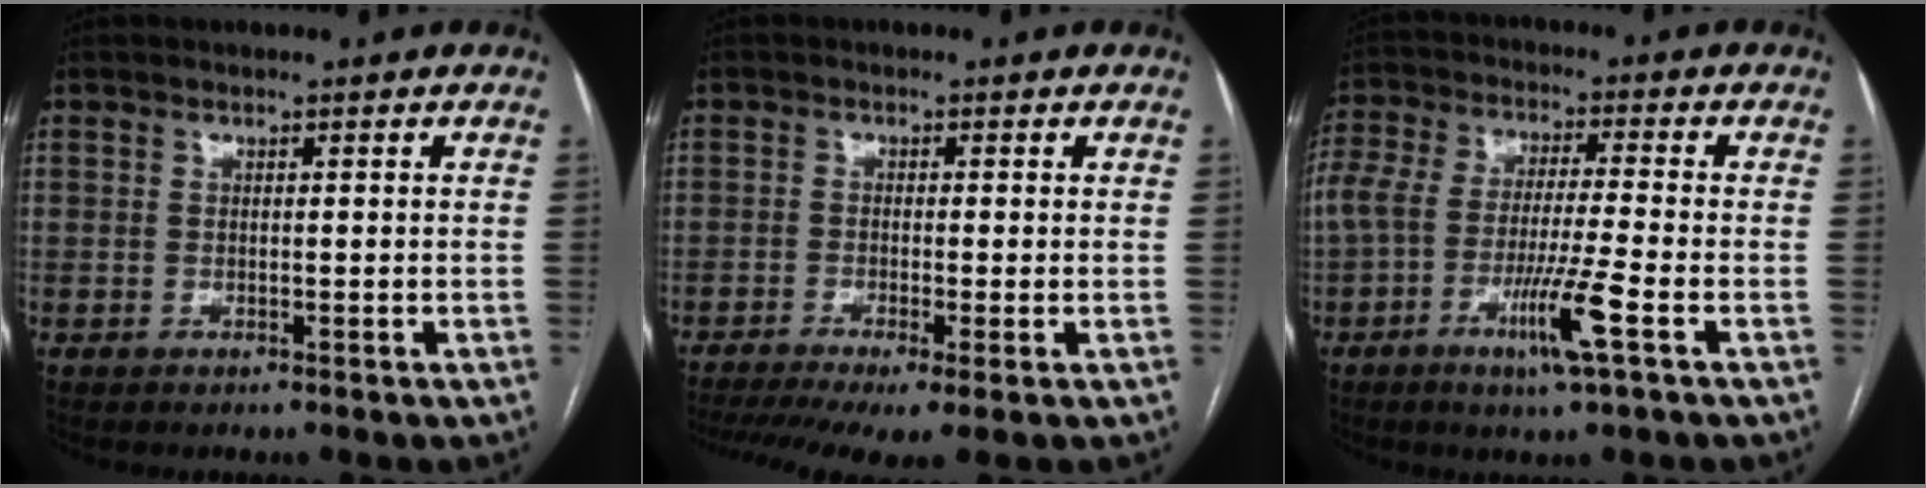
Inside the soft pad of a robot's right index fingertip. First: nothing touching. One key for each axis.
{"total": 9.4, "fx": -6.0, "fy": 1.7, "fz": 7.1, "tx": -0.123, "ty": -0.012, "tz": -0.100}
{"total": 11.1, "fx": -4.8, "fy": 0.6, "fz": 10.0, "tx": -0.208, "ty": -0.001, "tz": -0.090}